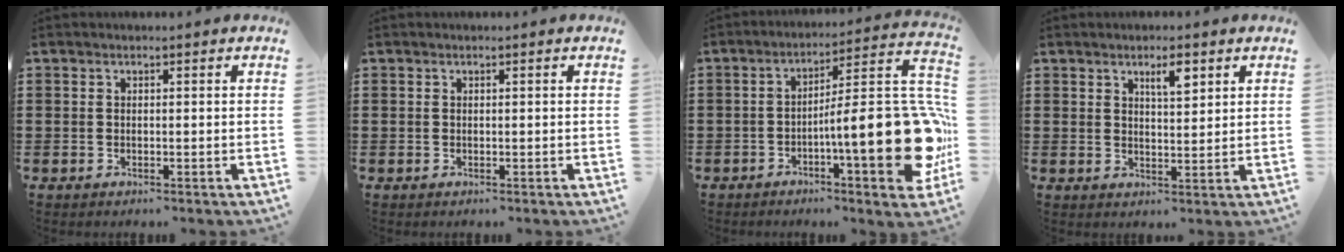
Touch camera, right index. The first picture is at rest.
{"total": 0.0}
{"total": 17.6, "force": [-3.4, 3.5, 16.9], "torque": [-0.248, -0.014, -0.045]}
{"total": 3.6, "force": [2.2, 1.0, 2.7], "torque": [-0.041, 0.000, 0.032]}